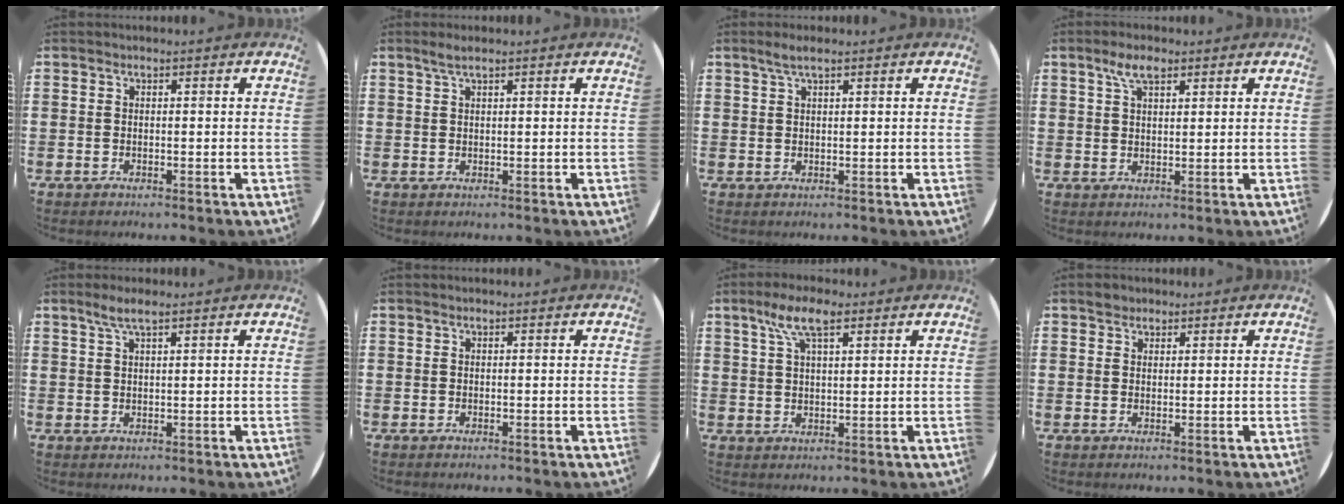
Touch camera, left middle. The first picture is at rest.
{"total": 1.6, "force": [1.2, 0.0, 1.1], "torque": [-0.023, 0.002, 0.020]}
{"total": 2.1, "force": [1.5, 0.1, 1.5], "torque": [-0.030, 0.003, 0.025]}
{"total": 4.1, "force": [2.7, 1.6, 2.6], "torque": [-0.049, 0.006, 0.045]}
{"total": 2.5, "force": [1.7, 0.2, 1.8], "torque": [-0.036, 0.004, 0.030]}
{"total": 0.0}
{"total": 6.4, "force": [3.8, 2.1, 4.7], "torque": [-0.094, 0.008, 0.064]}
{"total": 1.6, "force": [1.4, 0.8, 0.0], "torque": [0.006, 0.001, 0.026]}